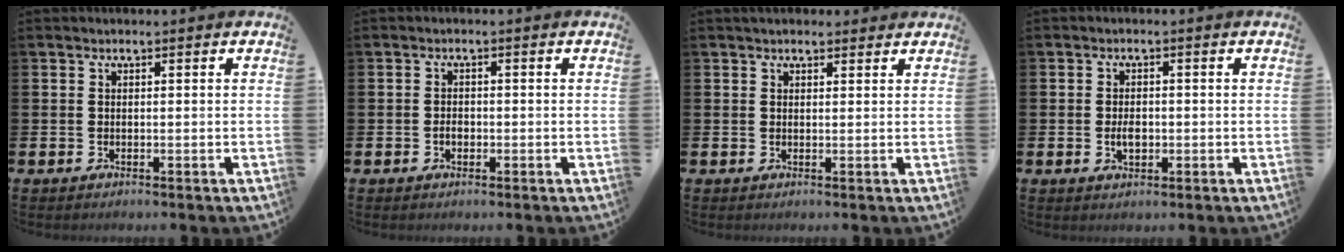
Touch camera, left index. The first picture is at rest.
{"total": 1.4, "force": [-0.4, 1.0, 0.9], "torque": [-0.010, 0.001, -0.012]}
{"total": 1.8, "force": [1.7, 0.7, 0.3], "torque": [0.006, -0.003, 0.028]}
{"total": 2.4, "force": [-0.4, 1.5, 1.9], "torque": [-0.020, -0.003, -0.011]}